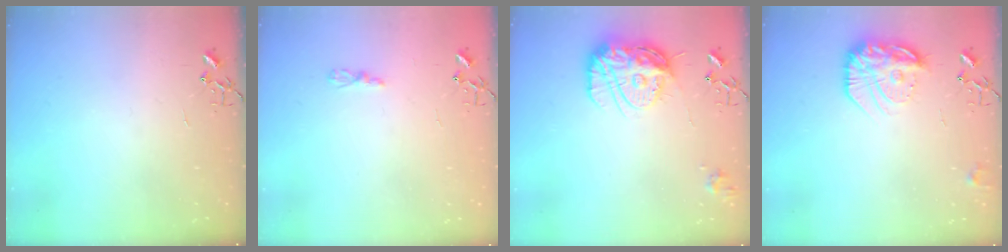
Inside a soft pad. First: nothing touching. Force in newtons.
{"total": 2.9, "press": 2.9, "slide": 0.4}
{"total": 15.4, "press": 15.3, "slide": 1.4}
{"total": 16.2, "press": 16.1, "slide": 0.8}